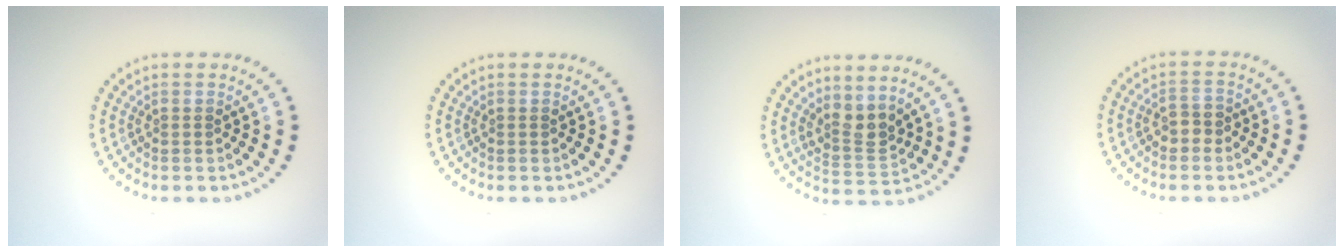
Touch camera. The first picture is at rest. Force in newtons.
{"total": 0.0}
{"total": 2.6, "press": 2.0, "slide": 1.7}
{"total": 1.7, "press": 1.6, "slide": 0.5}